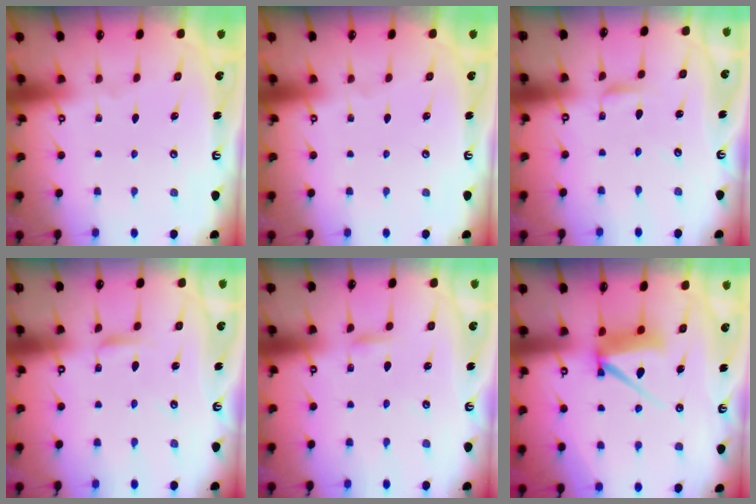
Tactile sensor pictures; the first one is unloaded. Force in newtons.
{"total": 0.0}
{"total": 1.7, "press": 1.7, "slide": 0.1}
{"total": 2.1, "press": 2.1, "slide": 0.2}
{"total": 1.9, "press": 1.9, "slide": 0.1}
{"total": 8.9, "press": 8.9, "slide": 0.6}